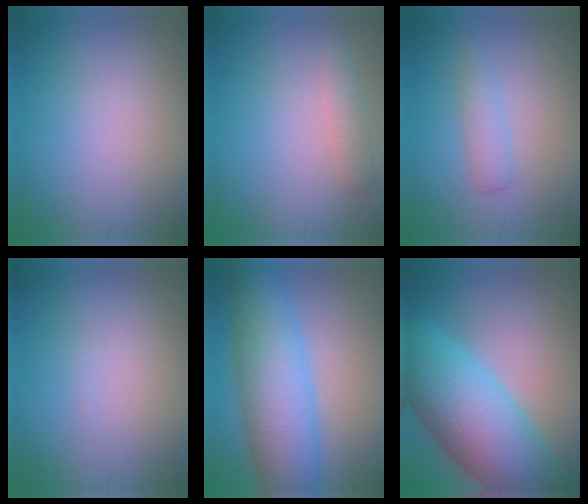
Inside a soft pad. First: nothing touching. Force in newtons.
{"total": 1.5, "press": 1.5, "slide": 0.0}
{"total": 1.8, "press": 1.8, "slide": 0.1}
{"total": 0.0}
{"total": 9.5, "press": 9.5, "slide": 0.2}
{"total": 12.3, "press": 12.3, "slide": 0.5}